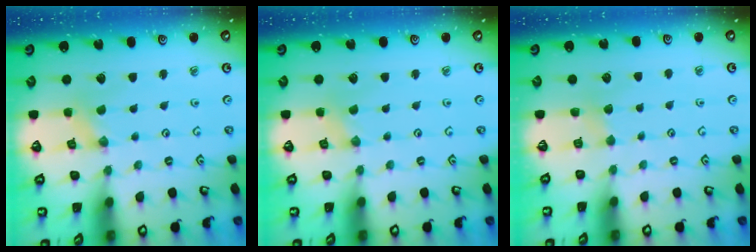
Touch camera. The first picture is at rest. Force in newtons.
{"total": 0.0}
{"total": 2.4, "press": 2.3, "slide": 0.4}